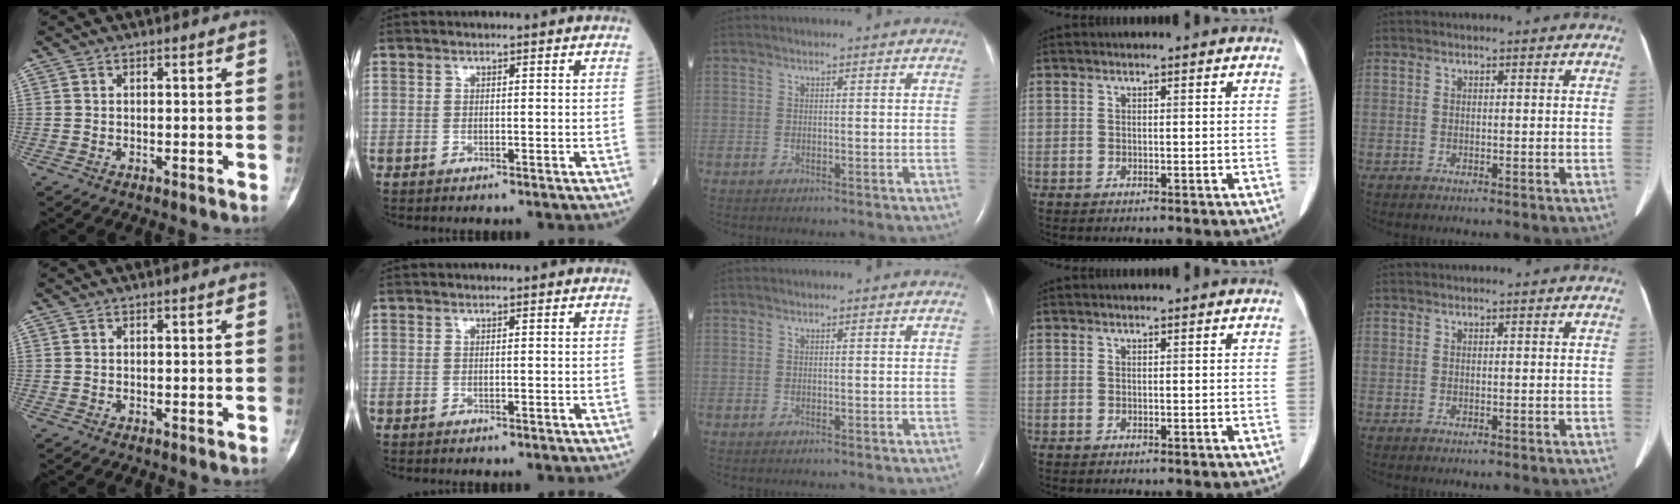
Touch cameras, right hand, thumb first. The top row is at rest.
{}